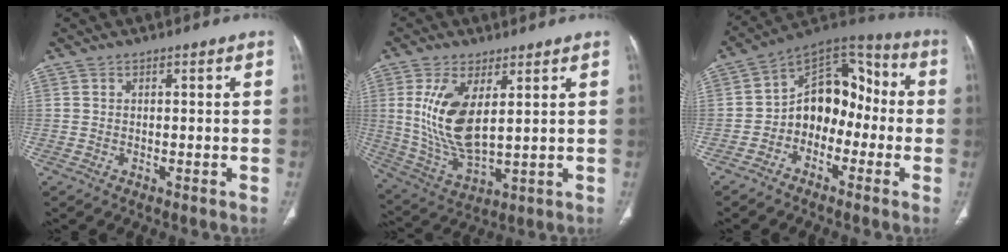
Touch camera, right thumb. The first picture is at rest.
{"total": 13.1, "force": [3.5, 5.8, 11.2], "torque": [-0.230, -0.024, 0.084]}
{"total": 13.2, "force": [-2.7, 9.8, 8.5], "torque": [-0.085, 0.065, -0.061]}